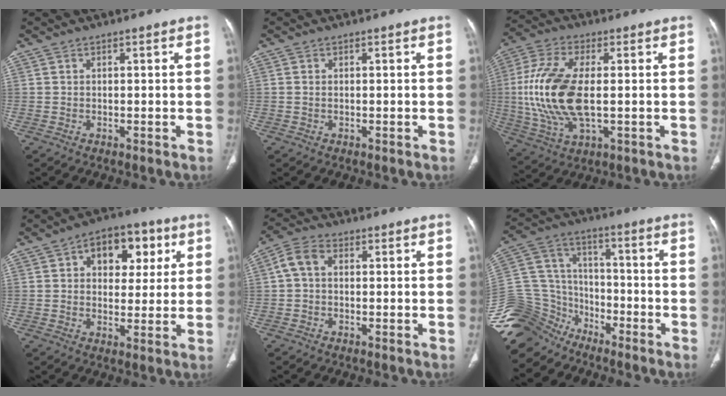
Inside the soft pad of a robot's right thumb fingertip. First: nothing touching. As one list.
[{"total": 0.7, "force": [0.0, 0.5, 0.5], "torque": [-0.012, 0.001, 0.001]}, {"total": 16.9, "force": [0.0, 7.8, 15.0], "torque": [-0.329, -0.003, 0.003]}, {"total": 11.3, "force": [3.9, 7.5, 7.5], "torque": [-0.054, 0.001, 0.052]}, {"total": 4.7, "force": [0.6, 3.3, 3.3], "torque": [-0.064, 0.014, 0.001]}, {"total": 17.3, "force": [-13.2, 10.7, 3.4], "torque": [-0.079, 0.089, -0.247]}]